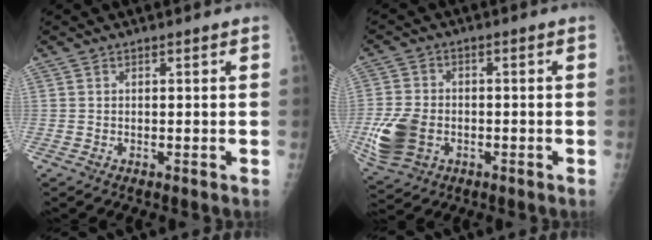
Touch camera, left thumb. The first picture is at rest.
{"total": 10.1, "force": [-2.7, 7.3, 6.4], "torque": [-0.134, 0.008, -0.047]}